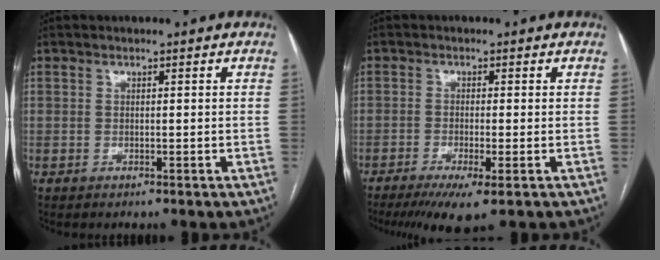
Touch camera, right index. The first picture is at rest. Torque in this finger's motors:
{"motor_torque": [1.44, -0.69, 0.40, 0.09]}